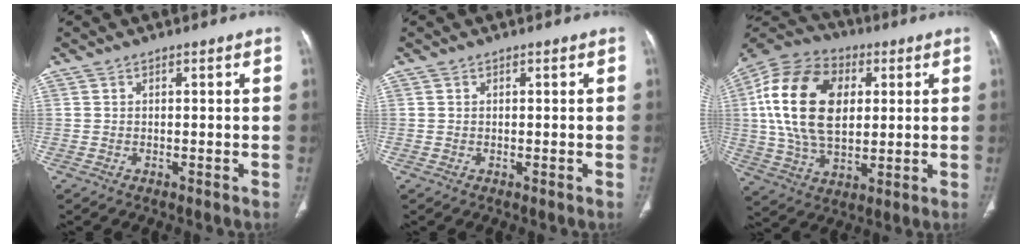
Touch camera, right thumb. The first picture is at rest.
{"total": 0.0}
{"total": 22.3, "force": [3.8, 14.2, 16.8], "torque": [-0.307, 0.004, 0.065]}